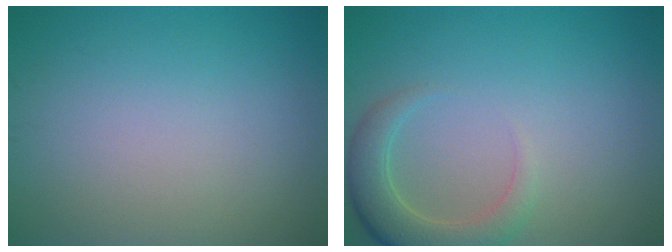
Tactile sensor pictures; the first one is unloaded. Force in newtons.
{"total": 4.0, "press": 3.9, "slide": 0.5}